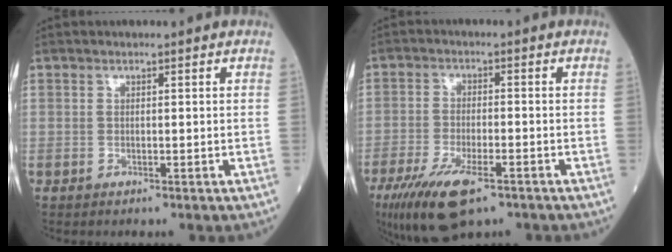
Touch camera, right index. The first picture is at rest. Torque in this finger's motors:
{"motor_torque": [0.37, -0.37, 0.21, 0.07]}